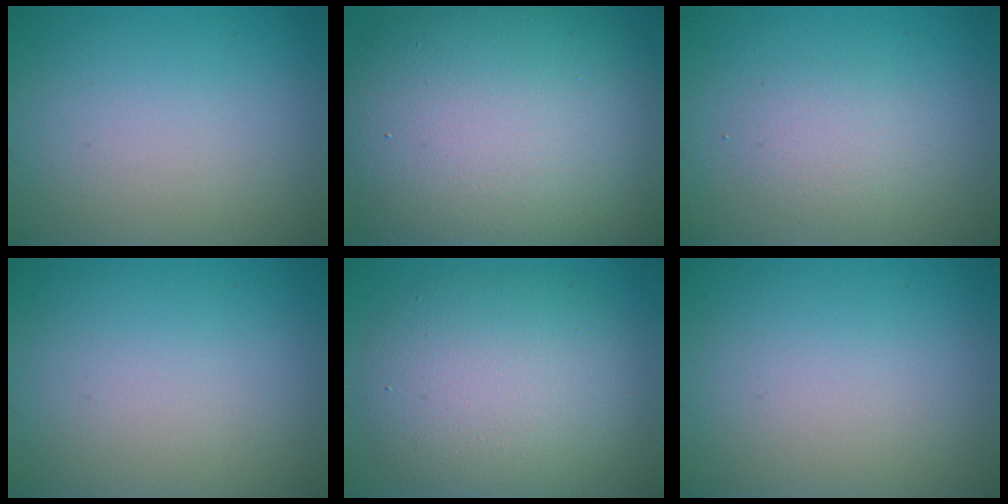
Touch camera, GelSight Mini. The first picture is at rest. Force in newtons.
{"total": 15.3, "press": 15.3, "slide": 1.1}
{"total": 1.9, "press": 1.9, "slide": 0.1}
{"total": 0.0}
{"total": 7.7, "press": 7.7, "slide": 0.5}
{"total": 0.0}